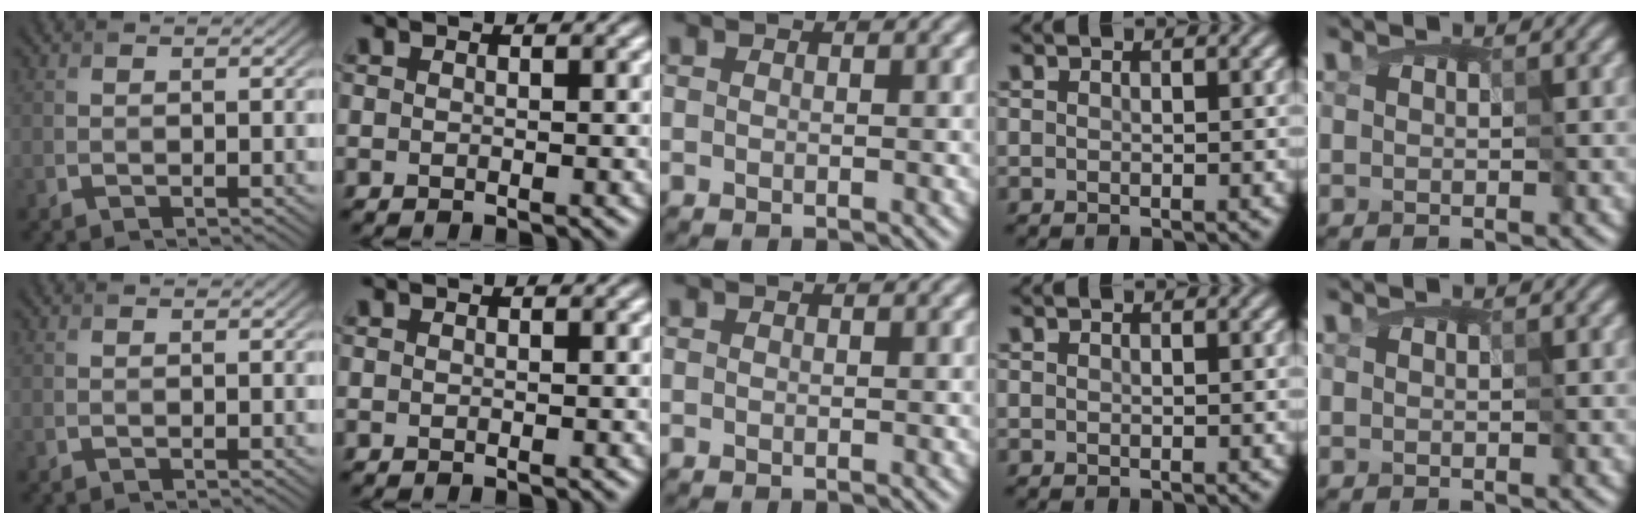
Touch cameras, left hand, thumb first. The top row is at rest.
{}